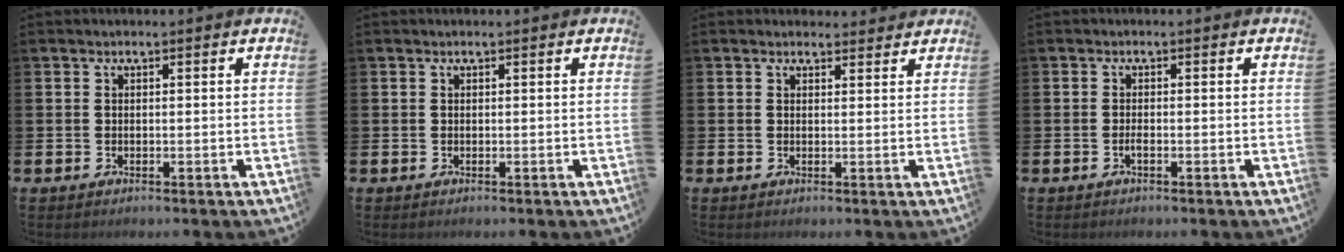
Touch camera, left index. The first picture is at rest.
{"total": 0.0}
{"total": 1.5, "force": [1.4, 0.4, 0.0], "torque": [0.007, -0.004, 0.024]}
{"total": 0.8, "force": [-0.5, 0.1, 0.6], "torque": [-0.018, 0.000, -0.007]}